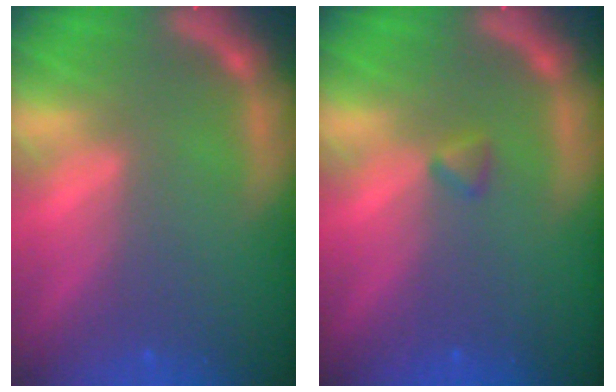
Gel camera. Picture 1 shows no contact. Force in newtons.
{"total": 0.9}